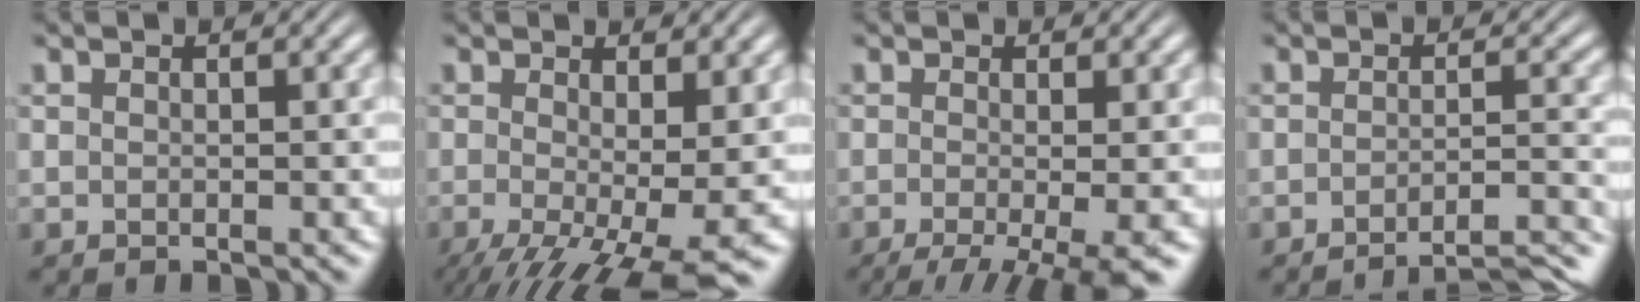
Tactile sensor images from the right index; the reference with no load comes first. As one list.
[{"total": 9.3, "force": [-4.4, 4.3, 7.0], "torque": [-0.128, -0.063, -0.039]}, {"total": 9.8, "force": [-7.4, 3.5, 5.5], "torque": [-0.078, -0.051, -0.087]}, {"total": 7.8, "force": [-7.4, 1.0, 2.0], "torque": [-0.014, -0.022, -0.112]}]